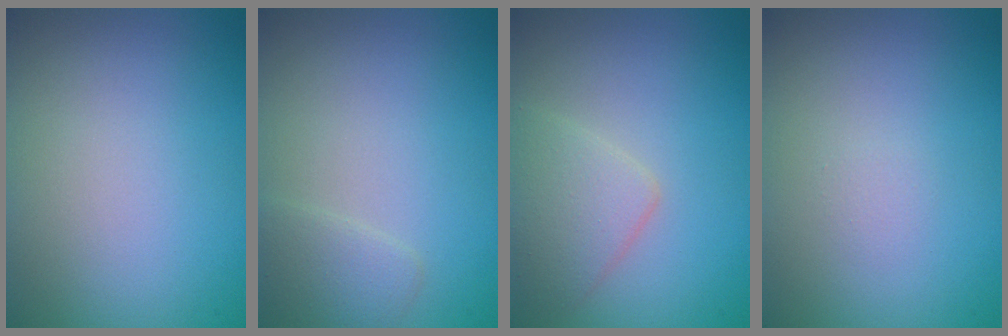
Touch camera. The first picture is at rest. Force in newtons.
{"total": 1.7, "press": 1.7, "slide": 0.0}
{"total": 2.9, "press": 2.9, "slide": 0.1}
{"total": 0.5, "press": 0.5, "slide": 0.1}